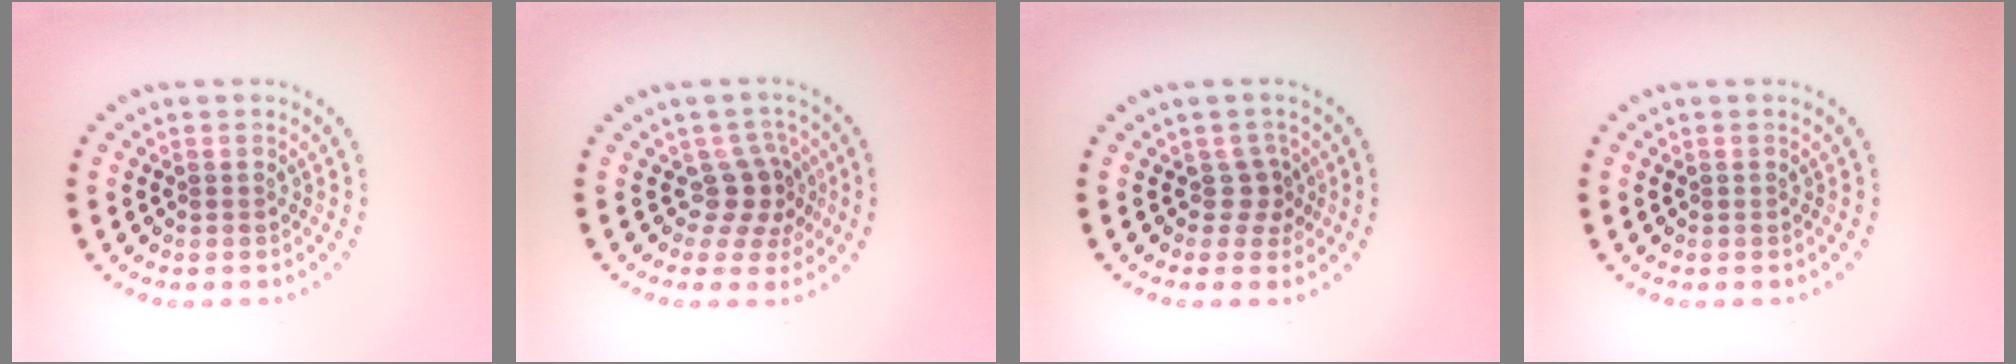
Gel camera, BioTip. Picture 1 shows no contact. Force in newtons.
{"total": 2.9, "press": 2.3, "slide": 1.8}
{"total": 1.9, "press": 1.3, "slide": 1.4}
{"total": 0.0}